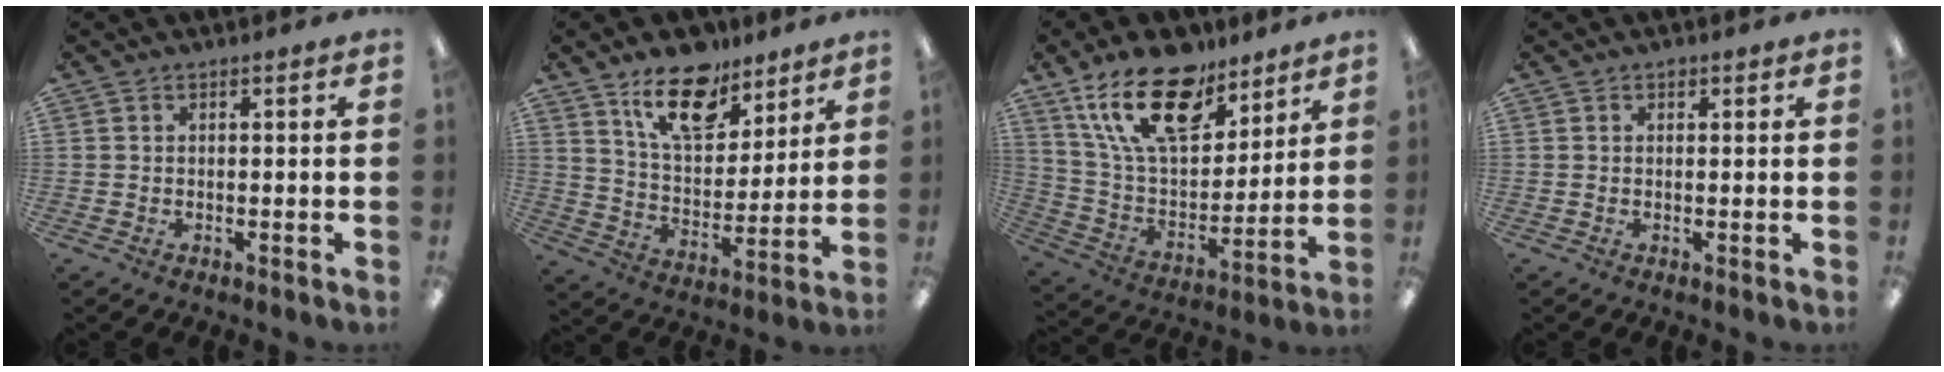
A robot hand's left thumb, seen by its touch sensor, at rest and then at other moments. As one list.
[{"total": 16.3, "force": [11.3, 8.1, 8.4], "torque": [-0.132, -0.059, 0.201]}, {"total": 21.5, "force": [13.6, 10.8, 12.6], "torque": [-0.227, -0.063, 0.245]}, {"total": 1.1, "force": [0.6, 0.8, 0.6], "torque": [-0.004, -0.001, 0.009]}]